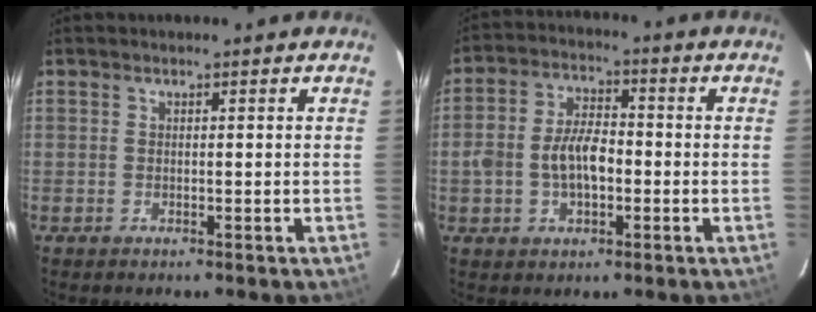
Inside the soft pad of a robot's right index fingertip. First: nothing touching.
{"total": 8.3, "force": [-1.5, 4.7, 6.7], "torque": [-0.133, 0.015, -0.023]}